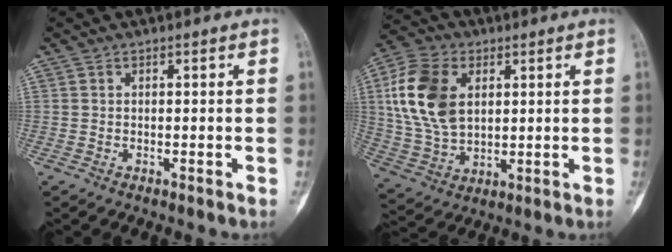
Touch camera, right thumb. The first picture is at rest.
{"total": 15.6, "force": [3.7, 10.1, 11.2], "torque": [-0.218, -0.001, 0.073]}